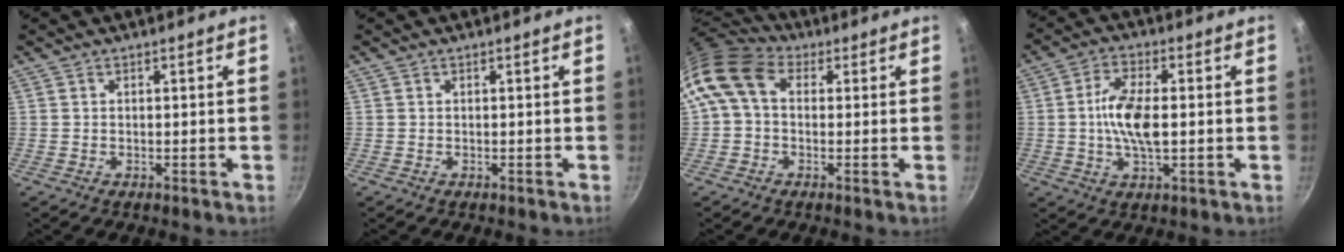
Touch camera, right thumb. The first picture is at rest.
{"total": 0.0}
{"total": 11.1, "force": [2.0, 8.1, 7.4], "torque": [-0.141, 0.023, 0.016]}
{"total": 9.4, "force": [0.0, 4.2, 8.5], "torque": [-0.163, 0.009, -0.006]}